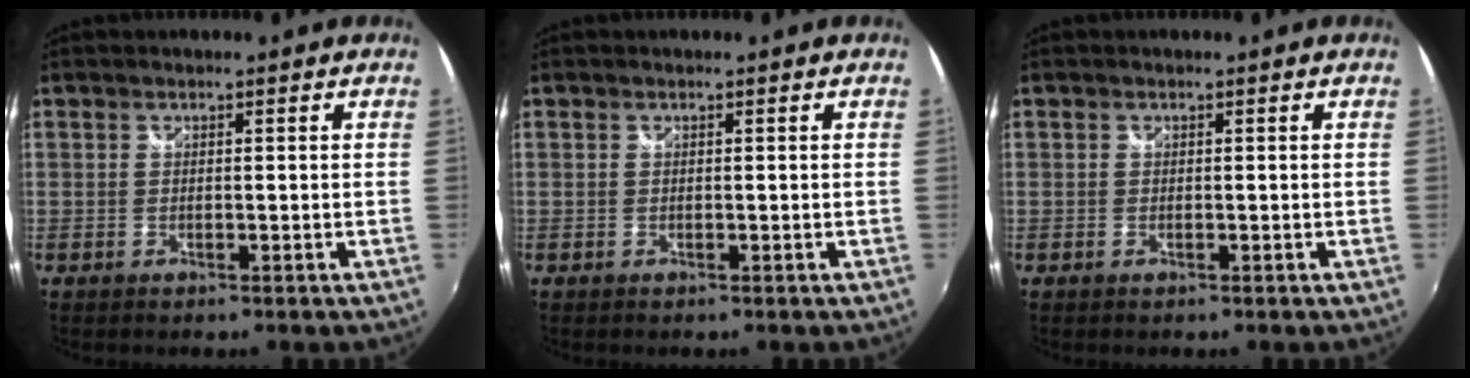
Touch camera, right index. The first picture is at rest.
{"total": 0.0}
{"total": 0.0}